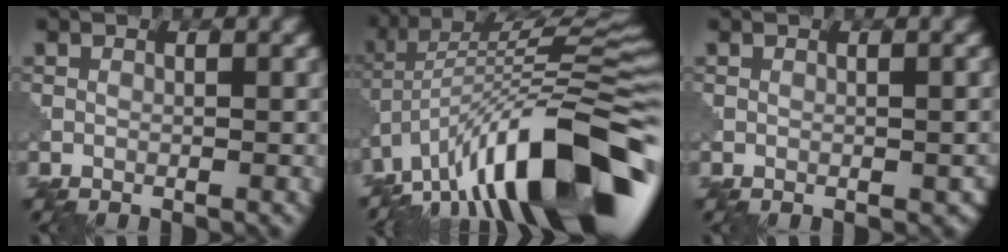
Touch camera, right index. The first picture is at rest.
{"total": 15.5, "force": [-8.3, 4.3, 12.4], "torque": [-0.201, 0.041, -0.152]}
{"total": 1.0, "force": [-0.2, 0.6, 0.8], "torque": [-0.013, 0.002, 0.001]}